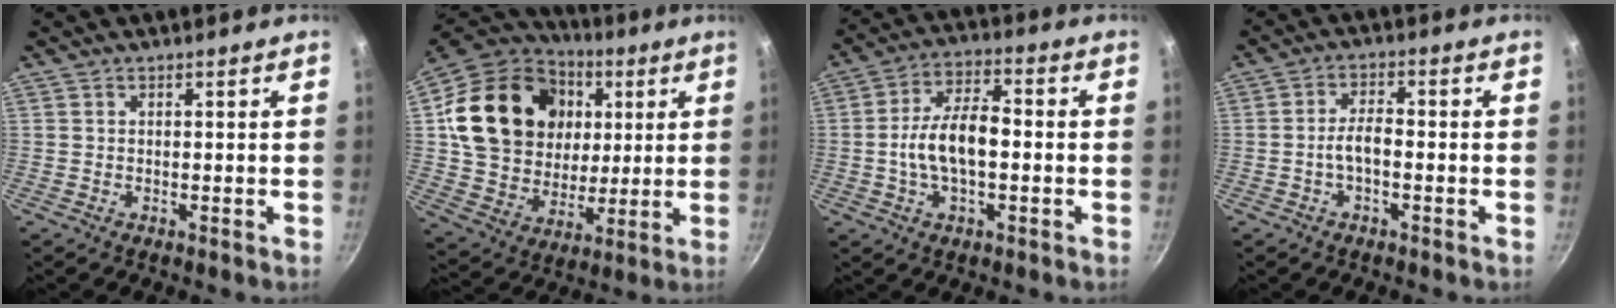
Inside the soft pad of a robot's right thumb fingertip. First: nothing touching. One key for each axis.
{"total": 25.3, "fx": 6.1, "fy": 19.9, "fz": 14.4, "tx": -0.238, "ty": 0.003, "tz": 0.114}
{"total": 11.1, "fx": -1.2, "fy": 5.7, "fz": 9.5, "tx": -0.158, "ty": 0.031, "tz": -0.027}
{"total": 4.3, "fx": -1.4, "fy": 1.9, "fz": 3.5, "tx": -0.064, "ty": 0.022, "tz": -0.029}